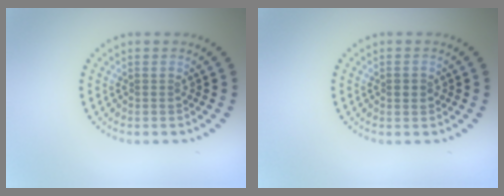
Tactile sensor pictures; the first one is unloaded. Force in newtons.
{"total": 1.5, "press": 1.5, "slide": 0.1}